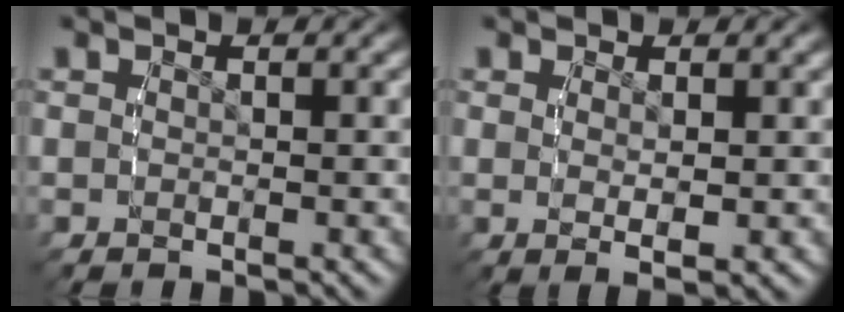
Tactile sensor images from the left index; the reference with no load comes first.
{"total": 1.5, "force": [0.3, -0.3, 1.5], "torque": [-0.024, -0.014, 0.017]}